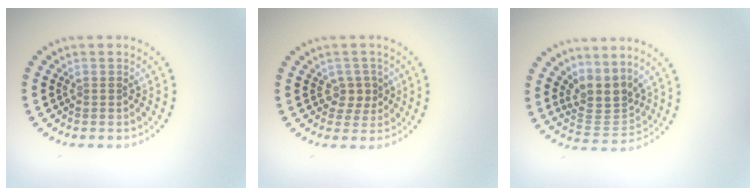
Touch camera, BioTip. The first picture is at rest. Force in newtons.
{"total": 1.8, "press": 1.5, "slide": 1.0}
{"total": 3.5, "press": 2.6, "slide": 2.4}